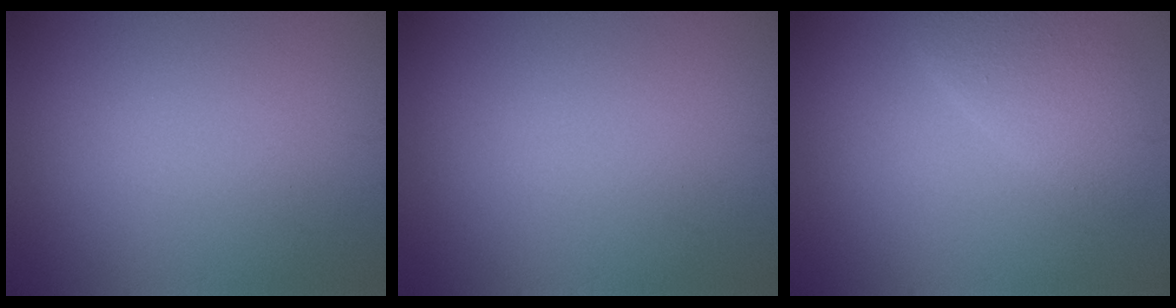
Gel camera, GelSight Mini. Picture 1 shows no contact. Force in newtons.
{"total": 0.0}
{"total": 2.7, "press": 2.7, "slide": 0.2}